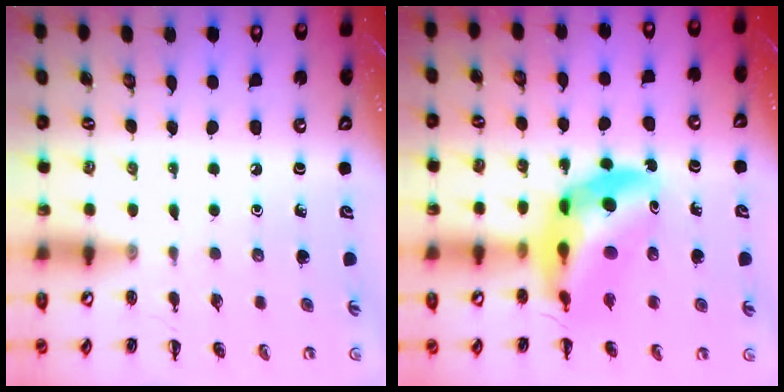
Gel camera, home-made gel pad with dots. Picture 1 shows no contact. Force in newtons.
{"total": 13.2, "press": 12.7, "slide": 3.7}